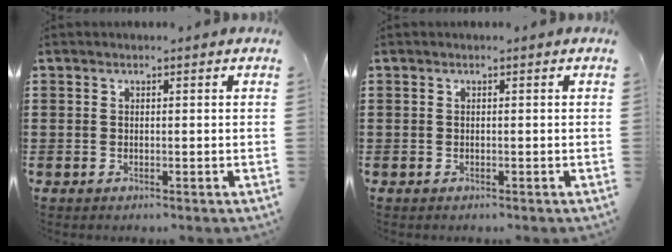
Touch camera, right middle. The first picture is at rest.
{"total": 0.0}